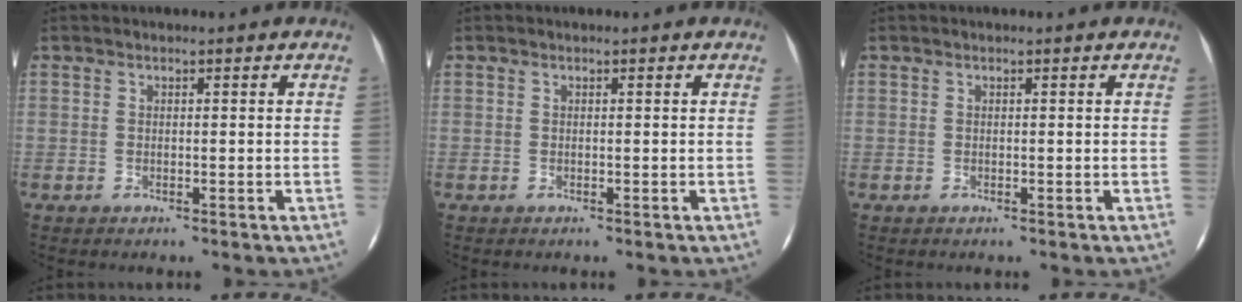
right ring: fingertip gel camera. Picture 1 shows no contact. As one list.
[{"total": 0.0}, {"total": 0.0}]